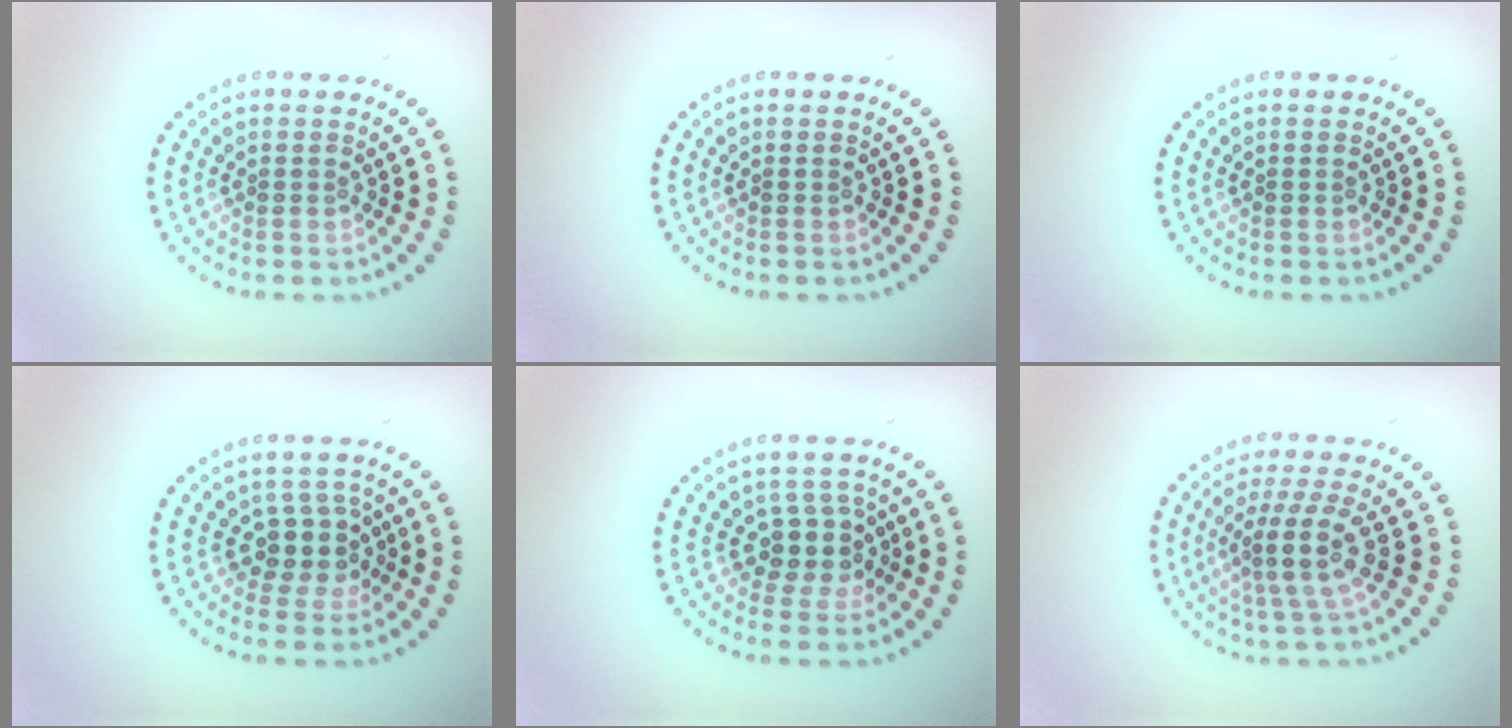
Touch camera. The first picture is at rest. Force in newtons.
{"total": 0.0}
{"total": 0.0}
{"total": 2.9, "press": 2.3, "slide": 1.7}
{"total": 2.9, "press": 2.3, "slide": 1.7}
{"total": 3.9, "press": 3.1, "slide": 2.3}